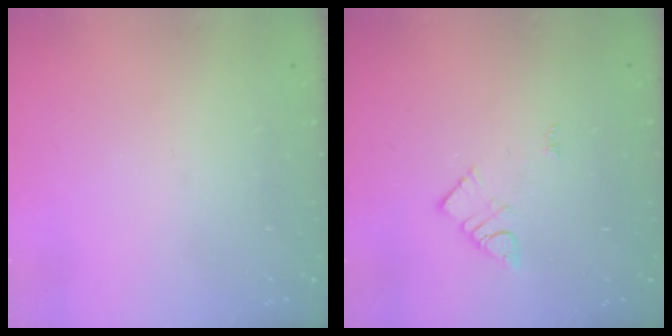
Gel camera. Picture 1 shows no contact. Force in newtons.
{"total": 3.2, "press": 3.2, "slide": 0.2}